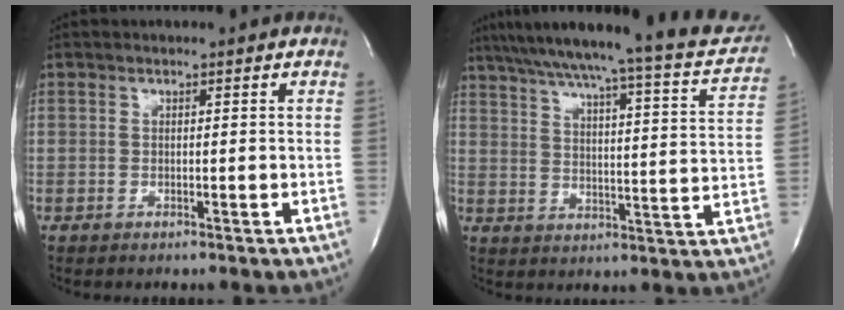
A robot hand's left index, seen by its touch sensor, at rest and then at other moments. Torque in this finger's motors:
{"motor_torque": [0.50, -0.52, 0.53, 0.14]}